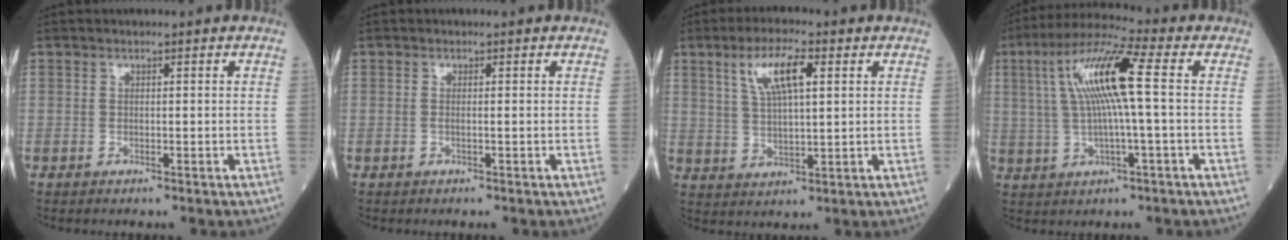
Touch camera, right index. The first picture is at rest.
{"total": 0.6, "force": [0.0, 0.0, 0.6], "torque": [-0.016, -0.001, -0.001]}
{"total": 8.2, "force": [3.4, 1.9, 7.2], "torque": [-0.141, 0.010, 0.067]}
{"total": 12.1, "force": [1.9, 0.6, 12.0], "torque": [-0.236, 0.026, 0.032]}